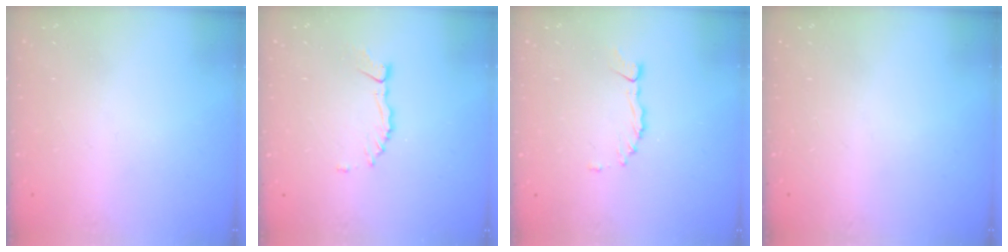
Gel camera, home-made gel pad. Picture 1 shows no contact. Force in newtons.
{"total": 2.9, "press": 2.9, "slide": 0.3}
{"total": 1.7, "press": 1.6, "slide": 0.2}
{"total": 0.0}